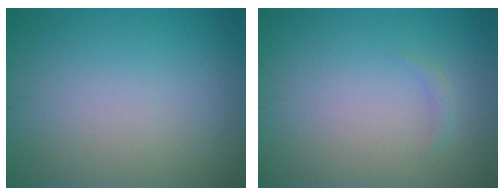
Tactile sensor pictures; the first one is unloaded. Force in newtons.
{"total": 0.7, "press": 0.7, "slide": 0.1}